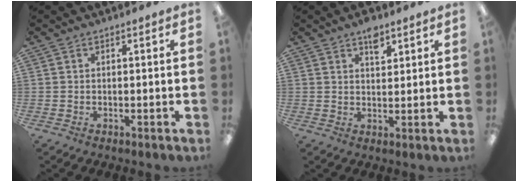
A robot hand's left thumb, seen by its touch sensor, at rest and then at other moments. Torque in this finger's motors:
{"motor_torque": [0.67, 0.30, 0.50, -0.30, 0.05]}